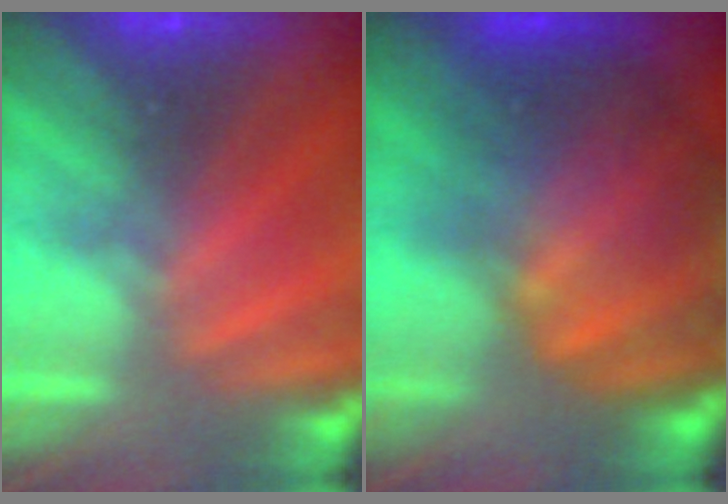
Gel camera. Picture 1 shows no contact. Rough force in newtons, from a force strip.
{"total": 7.7}